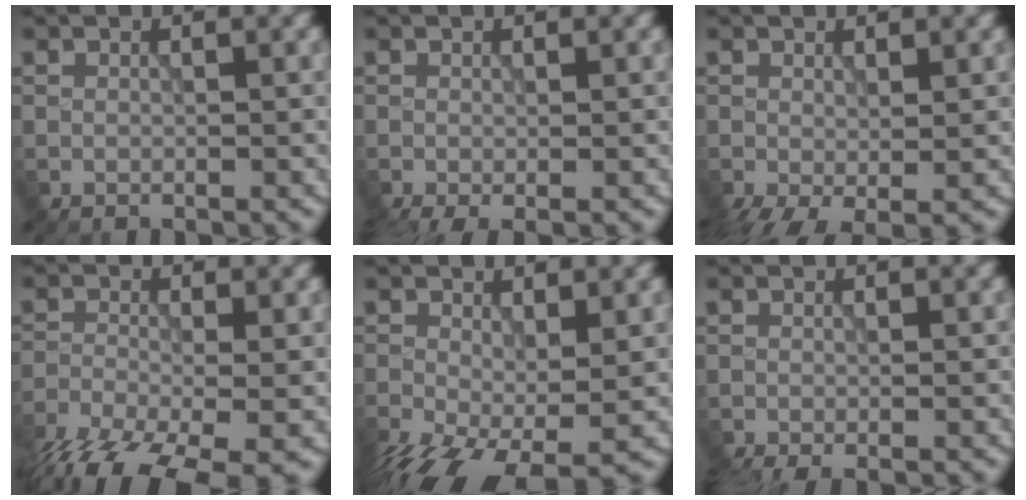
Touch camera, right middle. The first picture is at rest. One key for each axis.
{"total": 2.1, "fx": -1.0, "fy": 0.5, "fz": 1.8, "tx": -0.035, "ty": -0.011, "tz": -0.020}
{"total": 3.3, "fx": -1.2, "fy": 1.4, "fz": 2.7, "tx": -0.059, "ty": -0.014, "tz": -0.019}
{"total": 11.1, "fx": -7.7, "fy": 4.1, "fz": 6.9, "tx": -0.148, "ty": -0.049, "tz": -0.129}
{"total": 9.5, "fx": -4.4, "fy": 4.2, "fz": 7.2, "tx": -0.155, "ty": -0.044, "tz": -0.066}
{"total": 3.3, "fx": -2.4, "fy": 0.7, "fz": 2.1, "tx": -0.028, "ty": -0.014, "tz": -0.041}